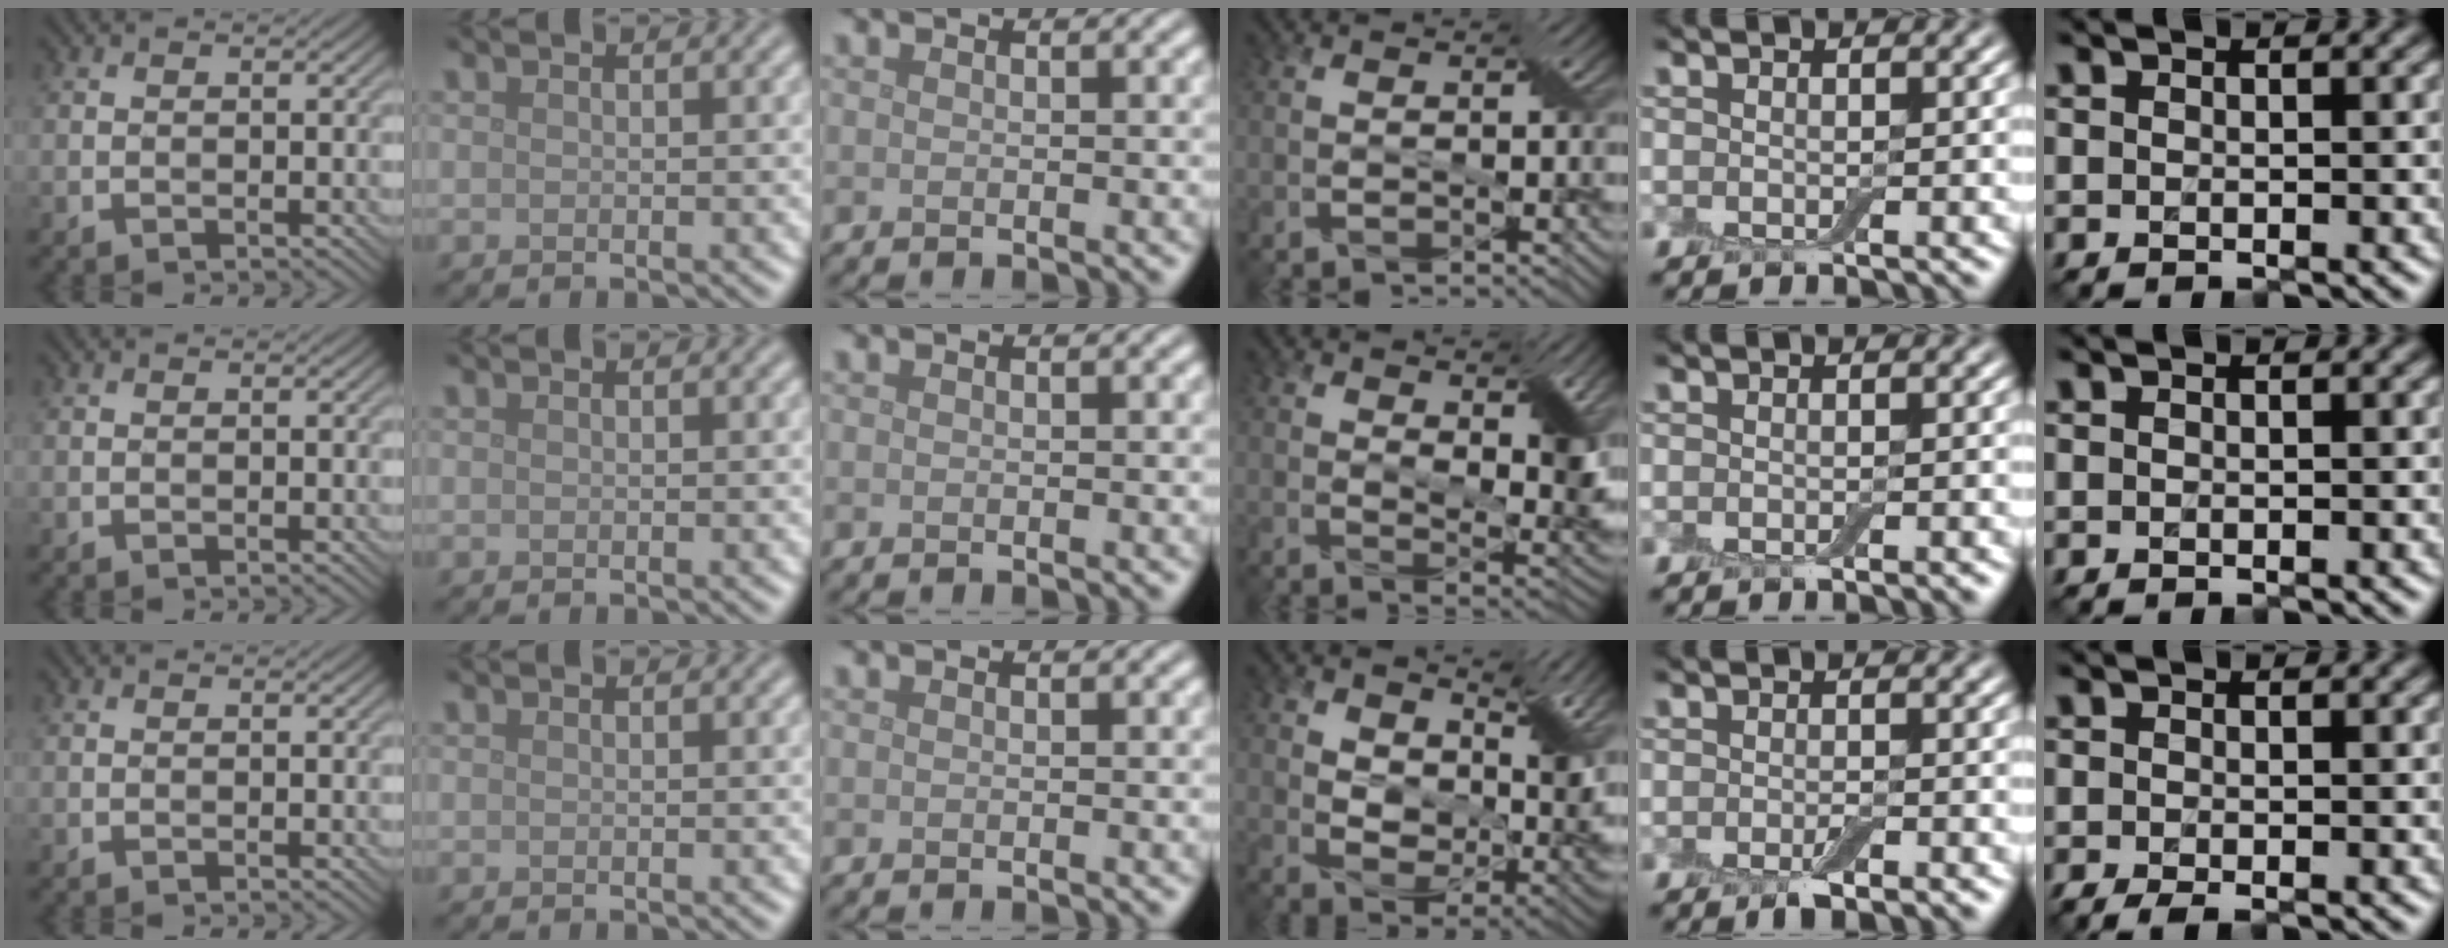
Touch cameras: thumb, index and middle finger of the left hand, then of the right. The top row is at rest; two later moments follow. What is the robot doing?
{"motion": "squeeze", "object": "air blower"}